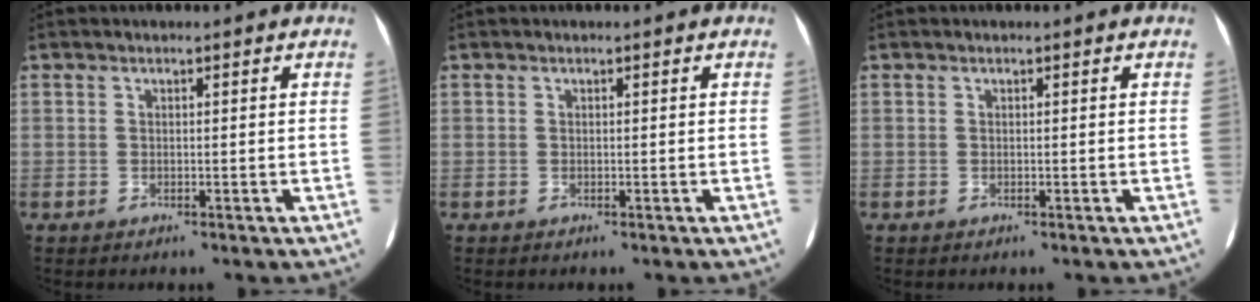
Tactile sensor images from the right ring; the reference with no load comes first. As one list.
[{"total": 0.0}, {"total": 0.0}]